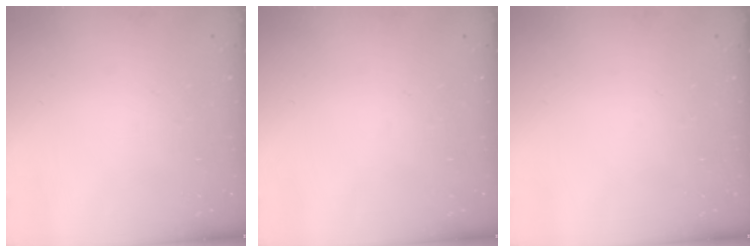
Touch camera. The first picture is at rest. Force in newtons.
{"total": 0.0}
{"total": 0.0}